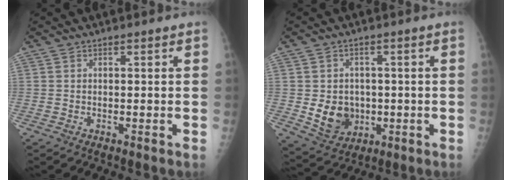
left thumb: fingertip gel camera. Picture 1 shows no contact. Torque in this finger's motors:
{"motor_torque": [0.81, 0.84, 0.60, 0.04, 0.02]}